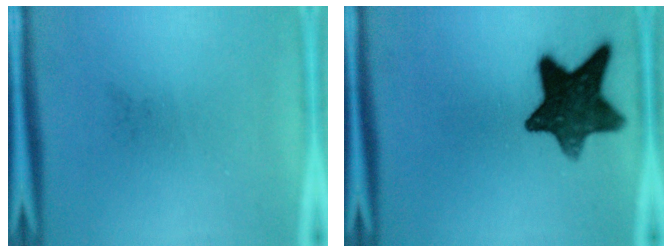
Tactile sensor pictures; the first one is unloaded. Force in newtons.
{"total": 13.5}